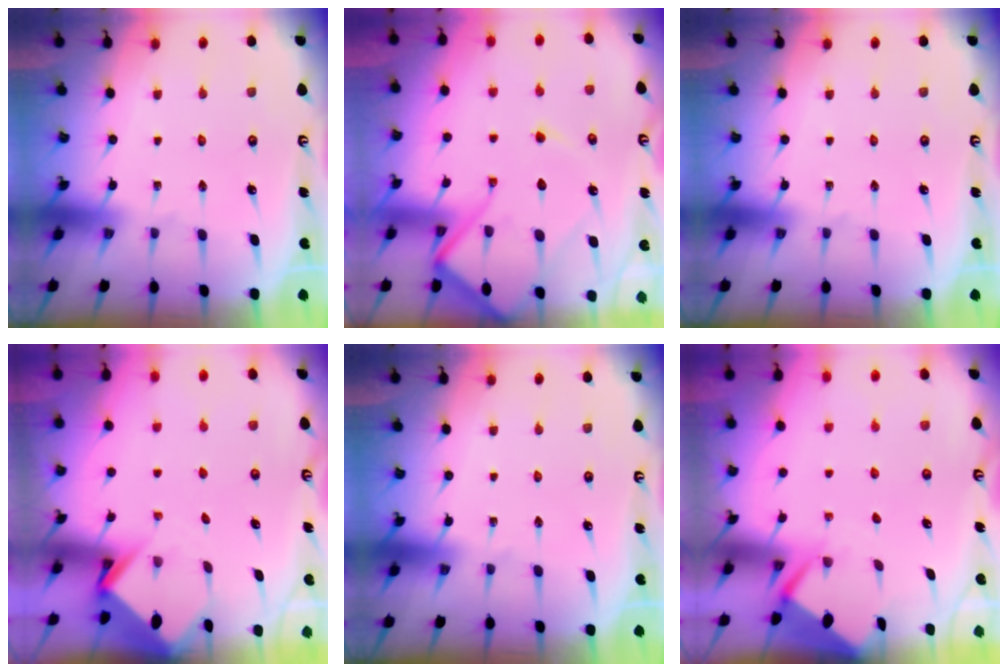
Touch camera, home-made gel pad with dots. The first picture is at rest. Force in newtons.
{"total": 14.0, "press": 13.9, "slide": 1.6}
{"total": 0.0}
{"total": 3.3, "press": 3.3, "slide": 0.3}
{"total": 0.0}
{"total": 2.6, "press": 2.6, "slide": 0.4}